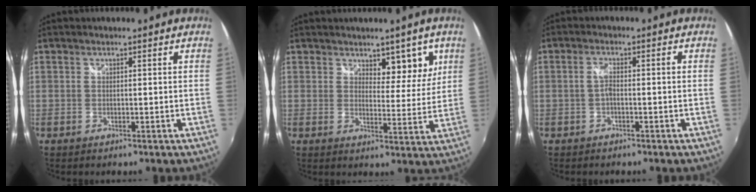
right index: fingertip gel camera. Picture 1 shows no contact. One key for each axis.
{"total": 5.7, "fx": 3.5, "fy": 3.2, "fz": 3.2, "tx": -0.030, "ty": -0.005, "tz": 0.053}
{"total": 2.1, "fx": -0.9, "fy": 0.4, "fz": 1.8, "tx": -0.038, "ty": 0.007, "tz": -0.021}